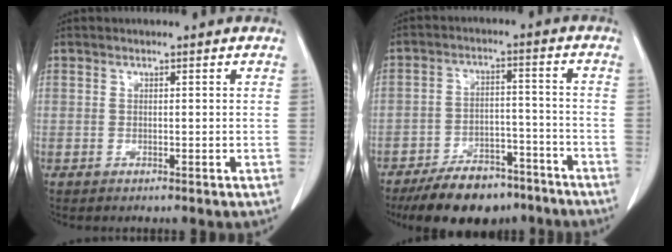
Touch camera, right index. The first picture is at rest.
{"total": 12.8, "force": [-10.3, 5.5, 5.3], "torque": [-0.071, 0.017, -0.161]}